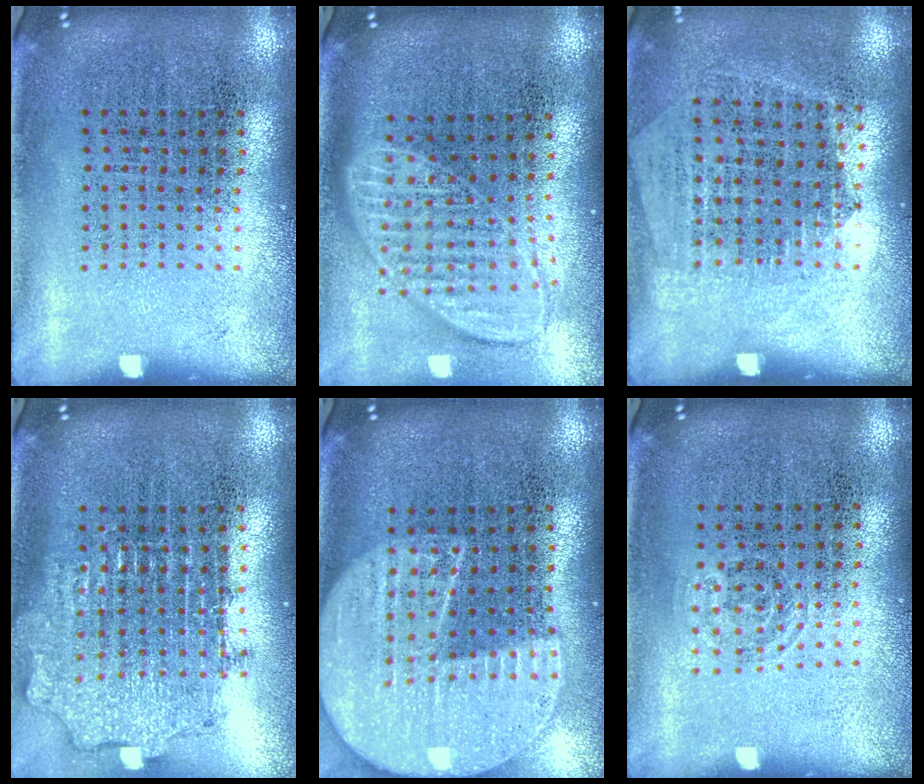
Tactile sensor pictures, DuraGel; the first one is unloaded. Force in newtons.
{"total": 1.8, "press": 1.4, "slide": 1.1}
{"total": 1.4, "press": 1.2, "slide": 0.6}
{"total": 1.9, "press": 1.5, "slide": 1.2}
{"total": 2.3, "press": 2.0, "slide": 1.1}
{"total": 0.8, "press": 0.6, "slide": 0.6}